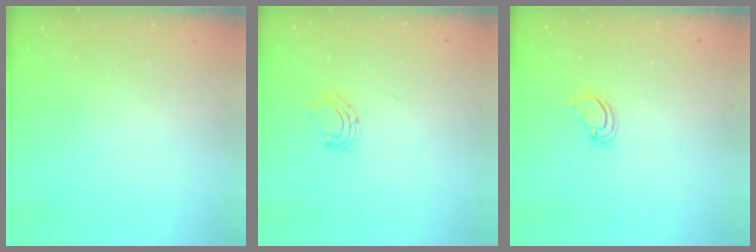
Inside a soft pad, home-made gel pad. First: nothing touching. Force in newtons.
{"total": 4.1, "press": 4.1, "slide": 0.4}
{"total": 2.6, "press": 2.6, "slide": 0.1}